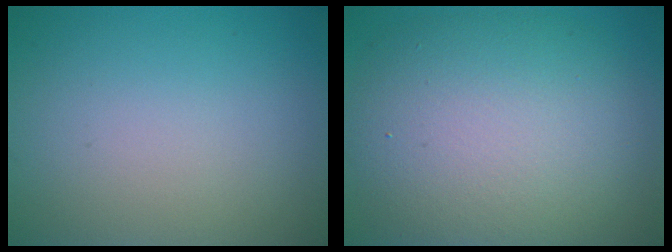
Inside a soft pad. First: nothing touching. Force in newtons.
{"total": 10.5, "press": 10.5, "slide": 1.1}